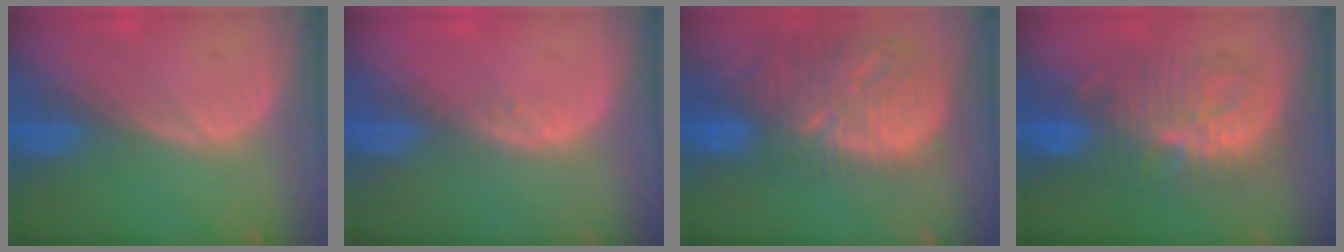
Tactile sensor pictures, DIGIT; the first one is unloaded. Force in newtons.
{"total": 1.1, "press": 0.8, "slide": 0.7}
{"total": 13.4, "press": 11.5, "slide": 7.0}
{"total": 9.4, "press": 9.3, "slide": 1.4}